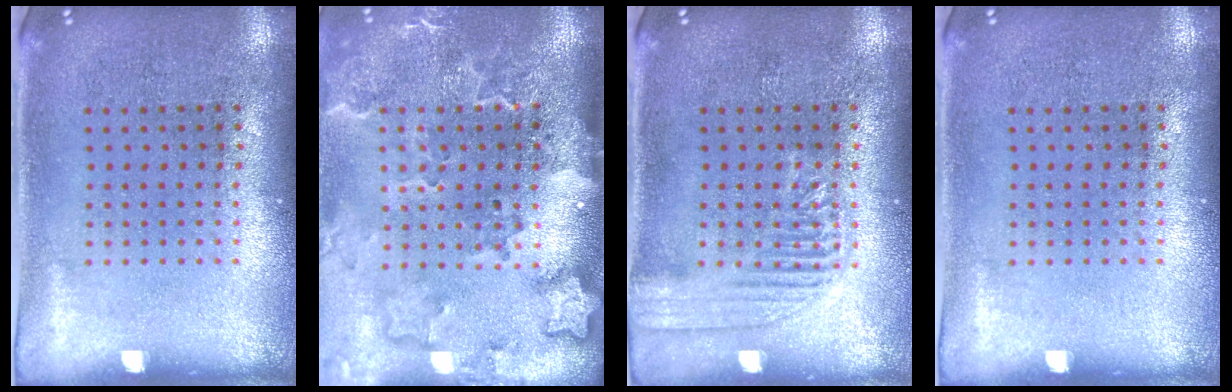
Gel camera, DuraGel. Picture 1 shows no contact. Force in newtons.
{"total": 2.9, "press": 2.2, "slide": 1.8}
{"total": 2.1, "press": 2.1, "slide": 0.3}
{"total": 0.0}